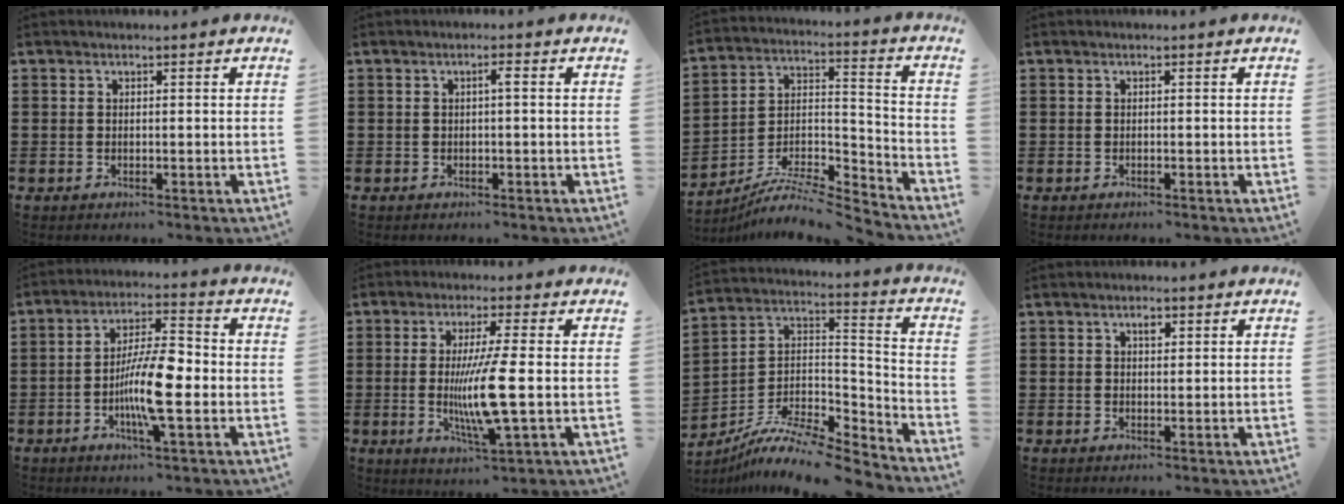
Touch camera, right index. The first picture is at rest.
{"total": 1.2, "force": [0.0, 0.0, 1.2], "torque": [-0.024, 0.002, -0.001]}
{"total": 7.8, "force": [-7.1, 1.7, 2.8], "torque": [-0.054, 0.008, -0.143]}
{"total": 0.0}
{"total": 10.2, "force": [-2.2, 2.5, 9.7], "torque": [-0.189, -0.003, -0.044]}
{"total": 9.3, "force": [-1.0, 0.5, 9.3], "torque": [-0.186, -0.023, -0.026]}
{"total": 9.8, "force": [-8.3, 2.2, 4.9], "torque": [-0.098, 0.011, -0.169]}
{"total": 1.3, "force": [0.6, 0.7, 1.0], "torque": [-0.013, 0.002, 0.008]}